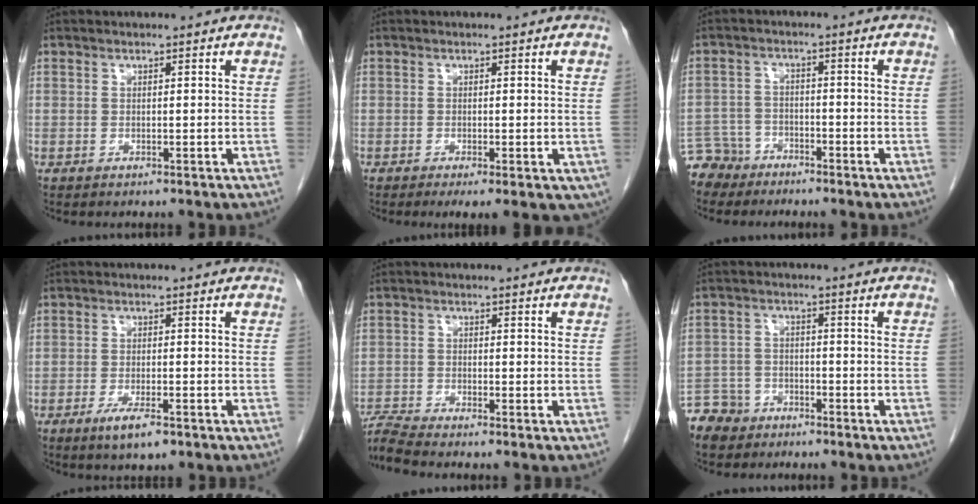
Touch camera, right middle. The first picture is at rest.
{"total": 6.5, "force": [-3.5, 2.6, 4.9], "torque": [-0.060, -0.014, -0.050]}
{"total": 5.5, "force": [-4.6, 2.9, -0.5], "torque": [0.012, -0.003, -0.091]}
{"total": 4.2, "force": [-2.5, 0.8, 3.2], "torque": [-0.064, -0.007, -0.040]}
{"total": 4.2, "force": [-3.9, -1.2, 0.8], "torque": [-0.021, -0.012, -0.076]}
{"total": 6.4, "force": [-5.1, 3.9, 0.3], "torque": [-0.009, 0.000, -0.096]}